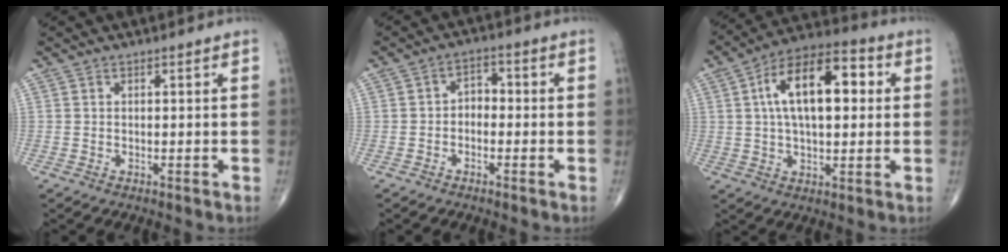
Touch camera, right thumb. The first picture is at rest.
{"total": 3.5, "force": [-0.8, 2.5, 2.2], "torque": [-0.016, 0.023, -0.026]}
{"total": 16.7, "force": [3.2, 8.3, 14.1], "torque": [-0.216, 0.026, 0.047]}